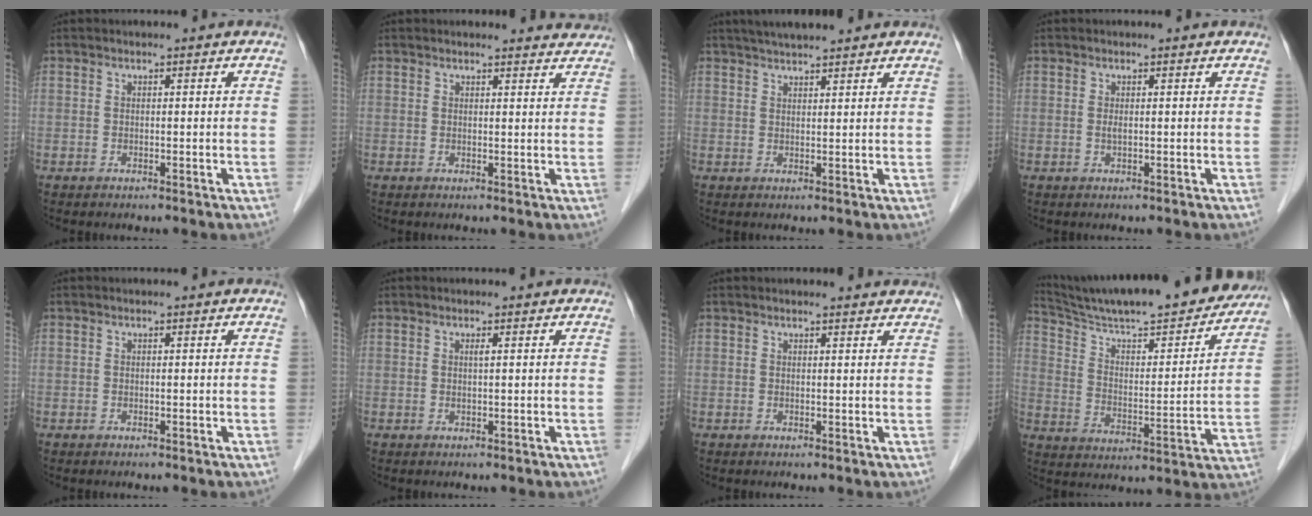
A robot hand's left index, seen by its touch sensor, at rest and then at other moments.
{"total": 4.7, "force": [4.6, 0.9, 0.1], "torque": [0.004, -0.006, 0.033]}
{"total": 6.2, "force": [5.6, 0.4, 2.8], "torque": [-0.043, 0.030, 0.086]}
{"total": 0.7, "force": [0.0, 0.2, 0.6], "torque": [-0.016, -0.002, 0.001]}
{"total": 0.0}
{"total": 0.7, "force": [0.2, 0.0, 0.6], "torque": [-0.013, -0.001, 0.004]}
{"total": 3.5, "force": [3.4, 0.5, 0.5], "torque": [-0.011, 0.004, 0.029]}
{"total": 26.8, "force": [24.0, 3.3, 11.5], "torque": [-0.188, -0.033, 0.336]}